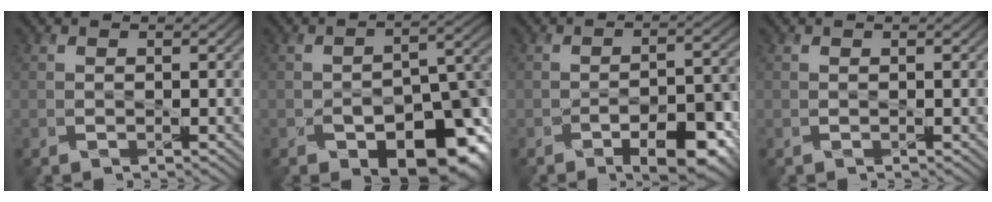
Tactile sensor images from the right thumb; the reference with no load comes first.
{"total": 12.9, "force": [-6.3, 6.7, 9.1], "torque": [-0.113, -0.027, -0.093]}
{"total": 8.3, "force": [-4.5, 3.1, 6.2], "torque": [-0.083, -0.004, -0.068]}
{"total": 0.0}